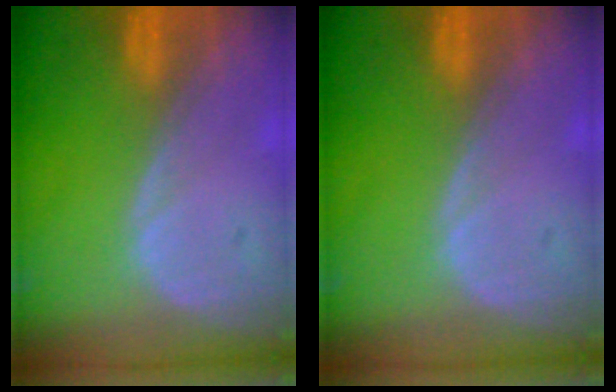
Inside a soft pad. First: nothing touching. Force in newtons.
{"total": 0.0}